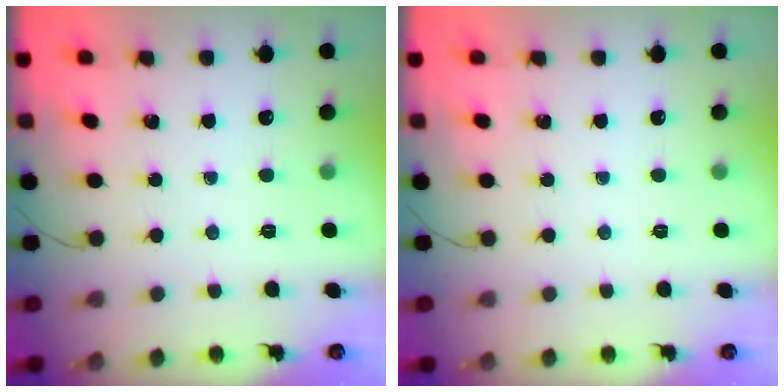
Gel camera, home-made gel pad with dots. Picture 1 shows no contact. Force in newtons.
{"total": 0.0}